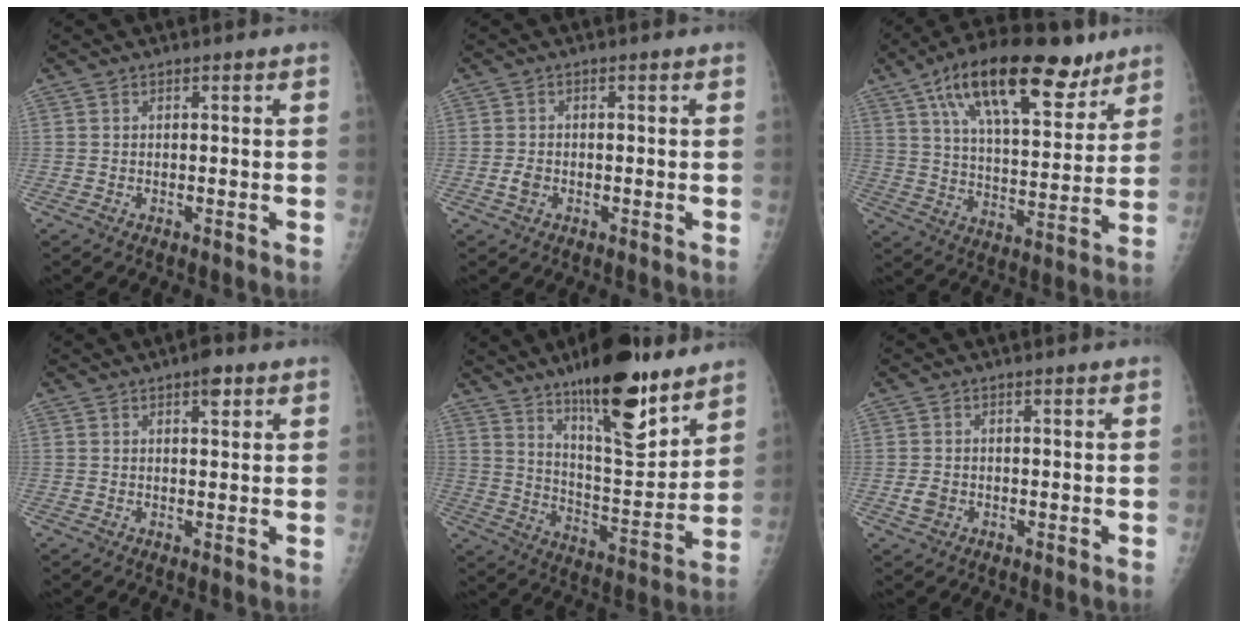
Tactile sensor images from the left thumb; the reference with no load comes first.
{"total": 1.9, "force": [-0.6, 1.4, 1.1], "torque": [-0.018, 0.002, -0.011]}
{"total": 22.3, "force": [13.3, 9.1, 15.4], "torque": [-0.219, -0.032, 0.220]}
{"total": 2.9, "force": [1.6, 1.2, 2.1], "torque": [-0.020, -0.004, 0.020]}
{"total": 19.7, "force": [13.5, 5.6, 13.2], "torque": [-0.170, -0.087, 0.220]}
{"total": 2.1, "force": [-0.5, 1.7, 1.1], "torque": [-0.018, 0.001, -0.008]}